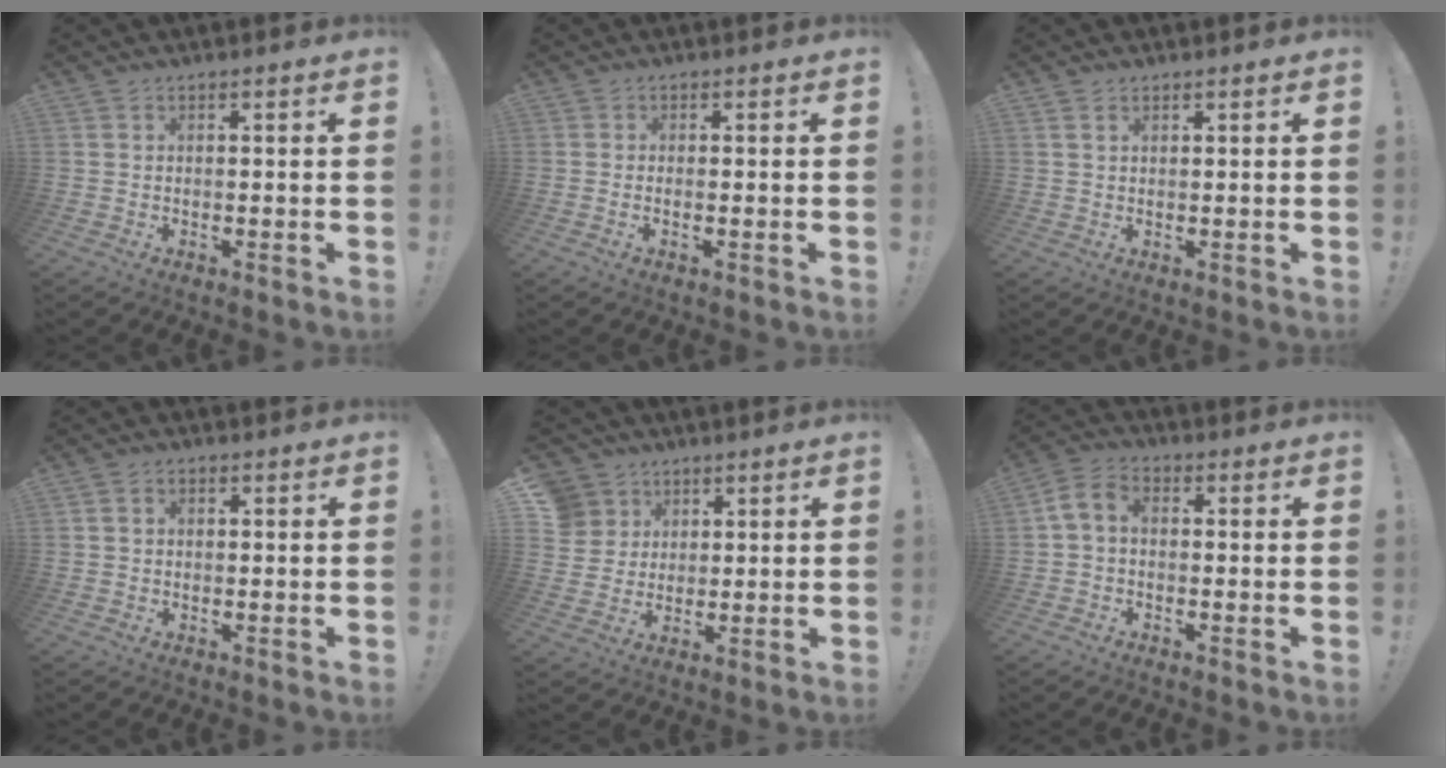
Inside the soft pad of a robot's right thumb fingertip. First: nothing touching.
{"total": 1.0, "force": [-0.2, -0.3, 1.0], "torque": [-0.009, -0.006, -0.006]}
{"total": 1.5, "force": [0.9, 0.8, 0.8], "torque": [-0.012, -0.001, 0.017]}
{"total": 1.6, "force": [0.1, 1.4, 0.8], "torque": [-0.013, 0.005, 0.002]}
{"total": 8.3, "force": [3.6, 7.3, 1.4], "torque": [-0.013, -0.022, 0.075]}
{"total": 5.7, "force": [-0.1, 4.0, 4.1], "torque": [-0.085, 0.010, 0.001]}